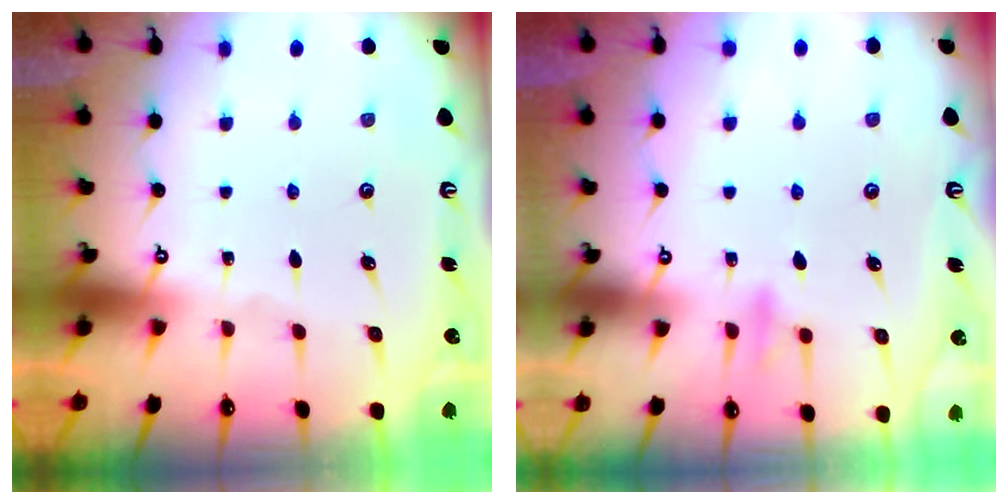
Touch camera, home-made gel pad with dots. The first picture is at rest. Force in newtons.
{"total": 9.0, "press": 8.8, "slide": 1.5}